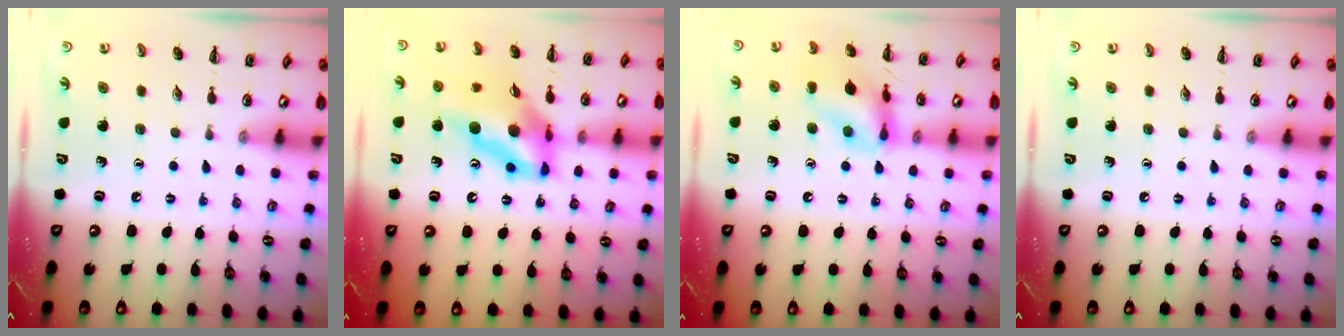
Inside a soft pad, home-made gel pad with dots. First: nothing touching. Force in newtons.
{"total": 13.2, "press": 12.5, "slide": 4.4}
{"total": 14.2, "press": 14.1, "slide": 1.4}
{"total": 0.0}